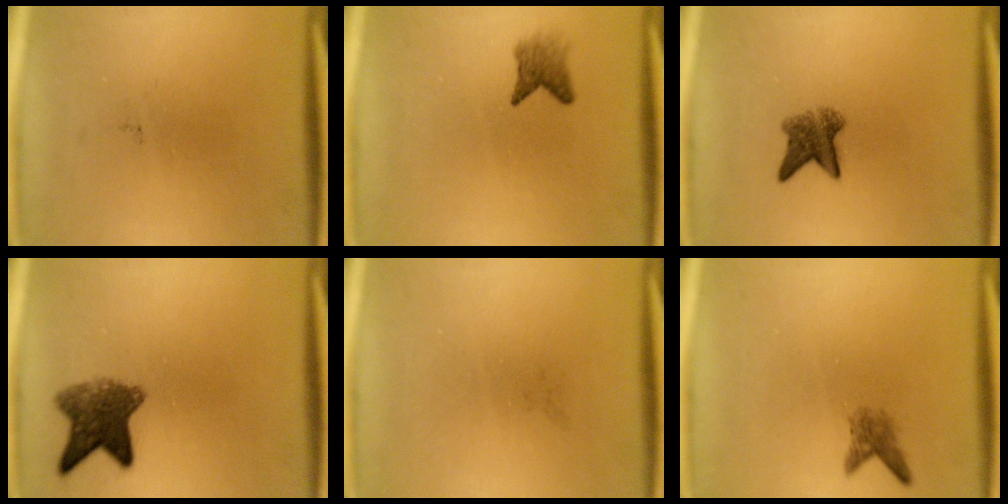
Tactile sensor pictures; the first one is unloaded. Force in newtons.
{"total": 2.4}
{"total": 4.2}
{"total": 6.8}
{"total": 0.0}
{"total": 2.1}